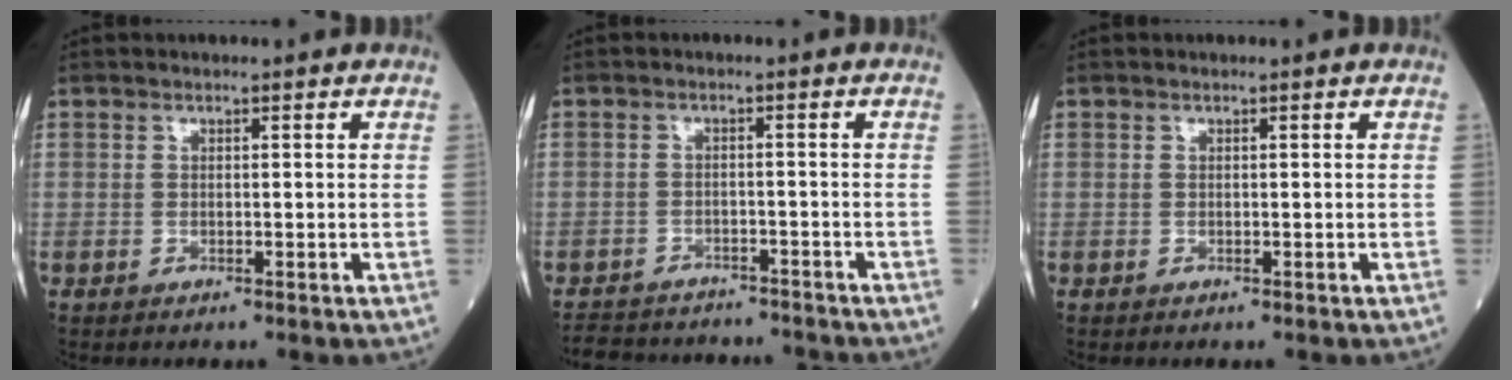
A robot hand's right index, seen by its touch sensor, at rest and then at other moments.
{"total": 11.7, "force": [-10.7, 4.0, 2.7], "torque": [-0.054, 0.011, -0.139]}
{"total": 0.0}